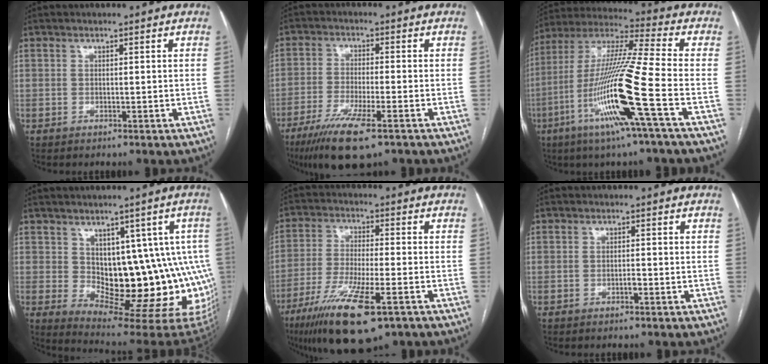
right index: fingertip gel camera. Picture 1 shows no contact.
{"total": 10.5, "force": [-6.6, 1.4, 8.1], "torque": [-0.146, -0.026, -0.105]}
{"total": 18.6, "force": [-6.7, -1.1, 17.3], "torque": [-0.355, -0.021, -0.136]}
{"total": 15.9, "force": [0.6, 8.1, 13.7], "torque": [-0.126, 0.011, 0.026]}
{"total": 15.1, "force": [-8.8, 2.7, 12.0], "torque": [-0.233, -0.037, -0.149]}
{"total": 0.8, "force": [-0.4, 0.2, 0.6], "torque": [-0.013, 0.001, -0.006]}